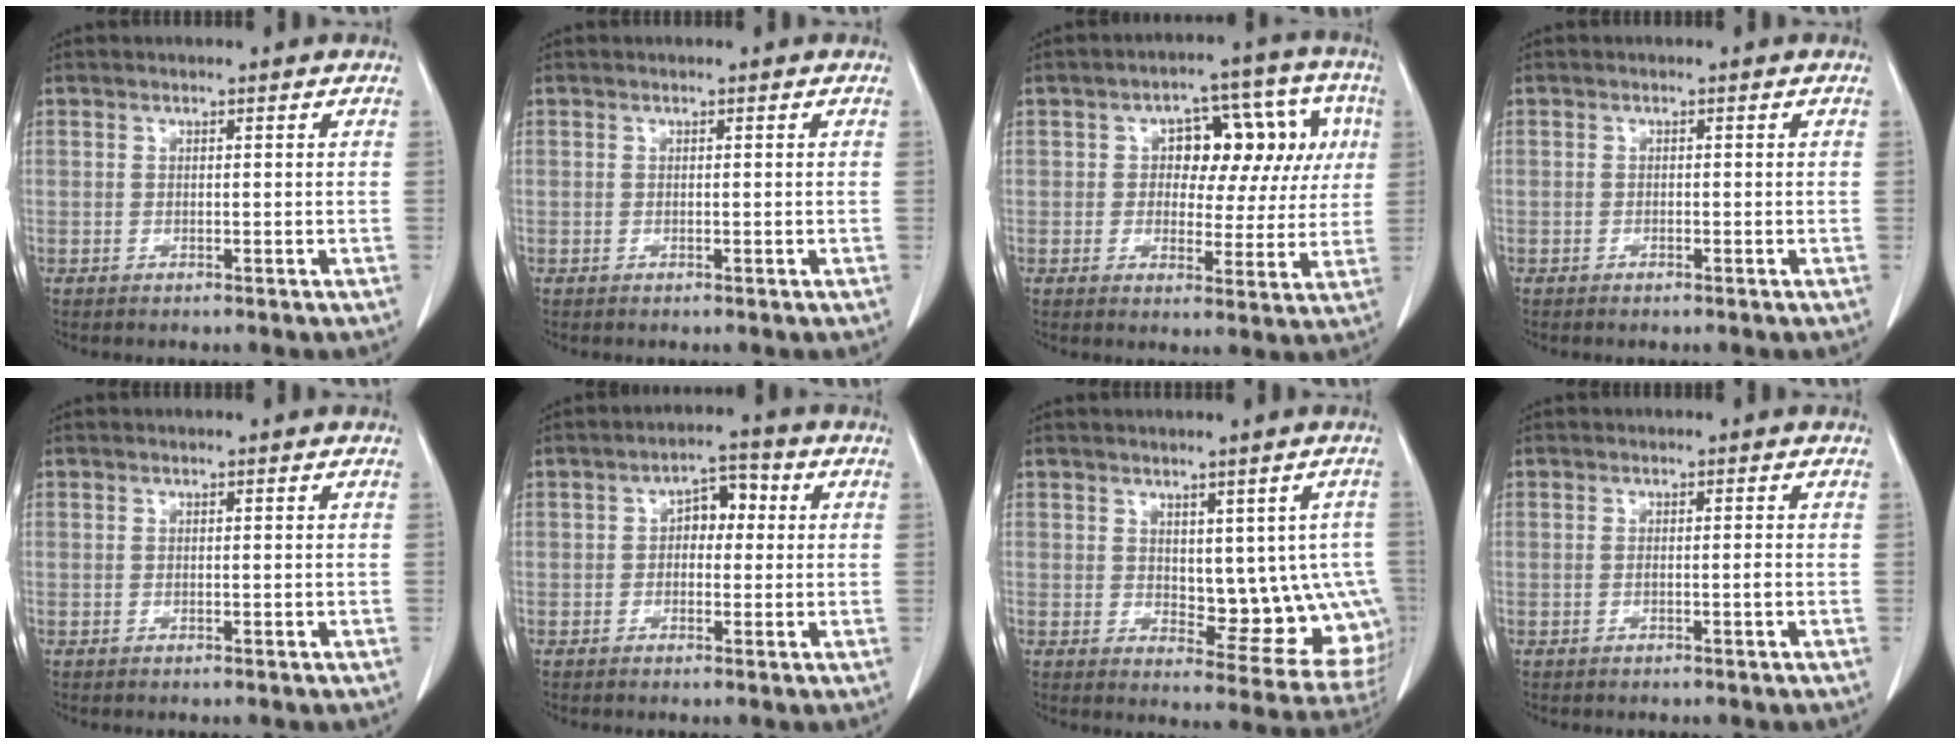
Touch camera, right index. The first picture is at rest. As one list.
[{"total": 0.0}, {"total": 11.6, "force": [2.3, 6.6, 9.2], "torque": [-0.097, 0.045, 0.031]}, {"total": 0.5, "force": [-0.4, 0.1, 0.3], "torque": [-0.009, -0.001, -0.006]}, {"total": 0.0}, {"total": 4.5, "force": [0.4, 2.7, 3.6], "torque": [-0.049, 0.023, 0.002]}, {"total": 11.1, "force": [0.6, 5.6, 9.5], "torque": [-0.093, 0.001, 0.022]}, {"total": 0.9, "force": [-0.3, -0.2, 0.8], "torque": [-0.015, -0.001, -0.005]}]